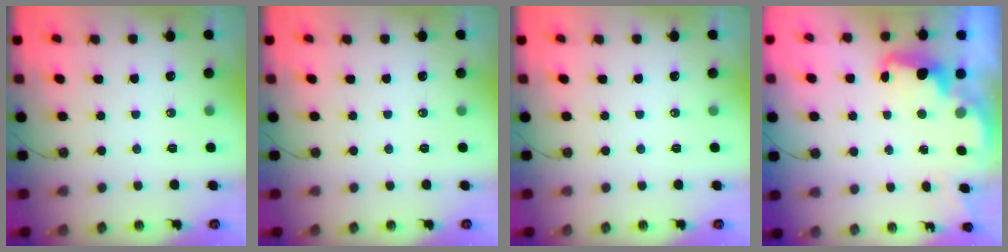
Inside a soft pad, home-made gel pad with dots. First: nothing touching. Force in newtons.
{"total": 0.0}
{"total": 0.0}
{"total": 2.5, "press": 2.5, "slide": 0.5}